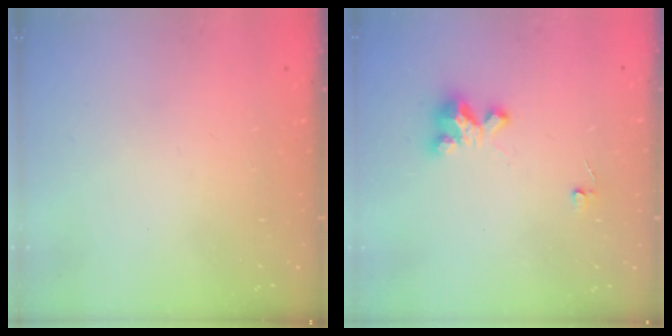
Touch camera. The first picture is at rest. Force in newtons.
{"total": 3.6, "press": 3.6, "slide": 0.2}